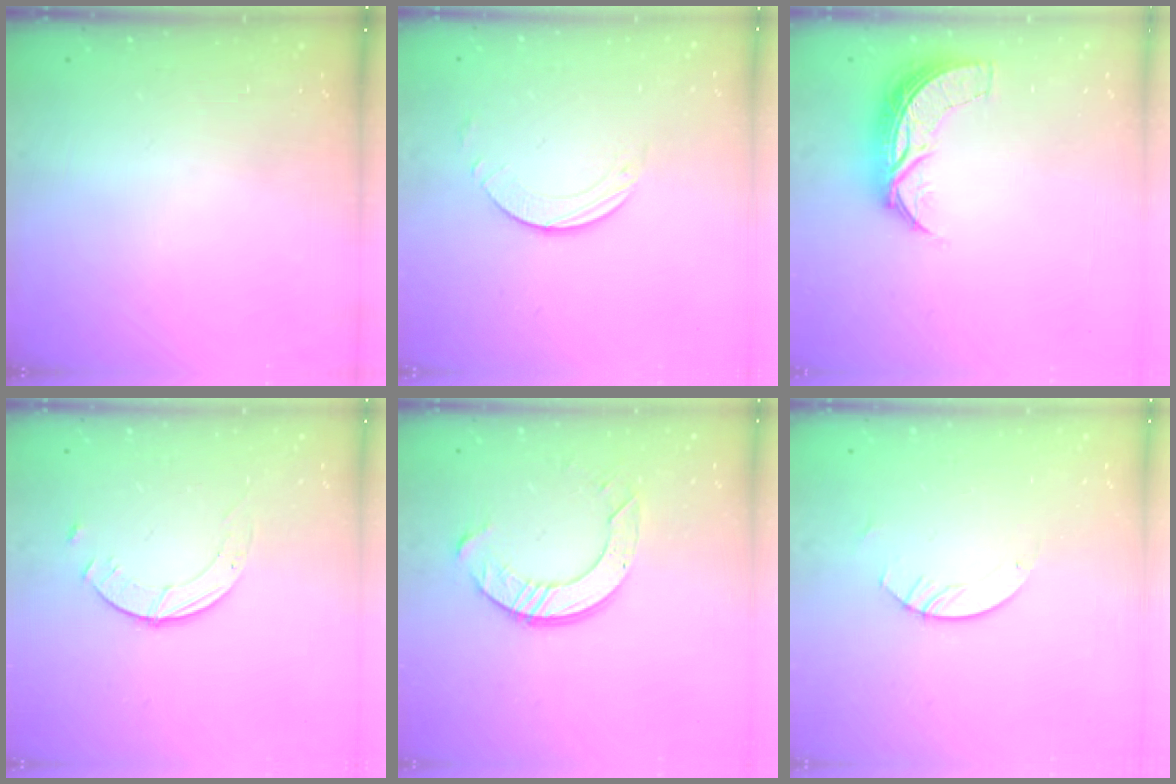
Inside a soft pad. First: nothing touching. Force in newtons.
{"total": 1.9, "press": 1.9, "slide": 0.2}
{"total": 7.9, "press": 7.9, "slide": 0.5}
{"total": 2.3, "press": 2.3, "slide": 0.3}
{"total": 9.1, "press": 9.0, "slide": 0.7}
{"total": 3.0, "press": 3.0, "slide": 0.3}